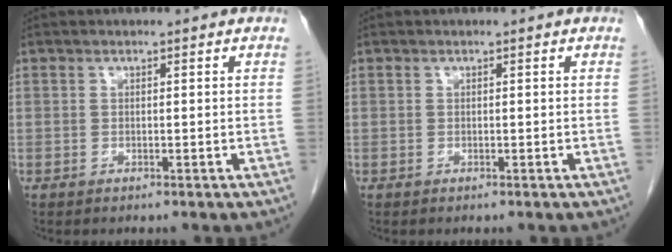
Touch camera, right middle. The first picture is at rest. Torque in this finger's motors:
{"motor_torque": [-0.01, 0.00, 0.00, 0.00]}